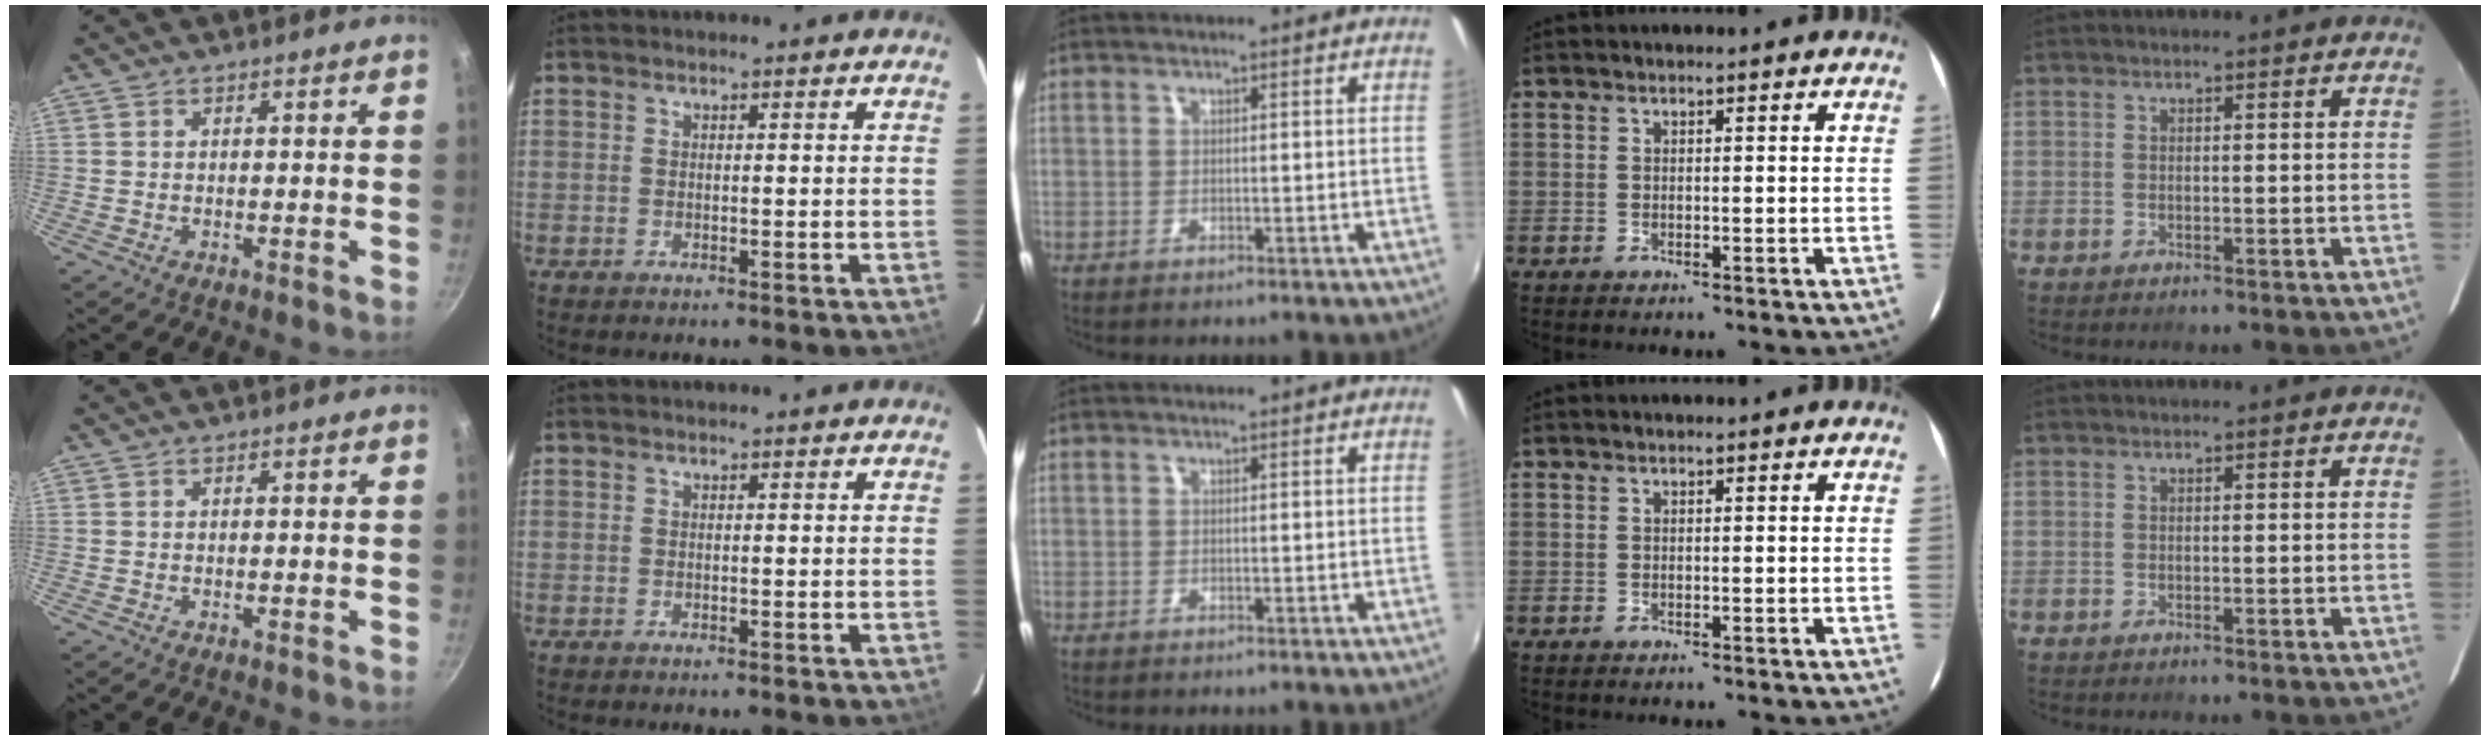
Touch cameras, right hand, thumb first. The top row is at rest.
{}